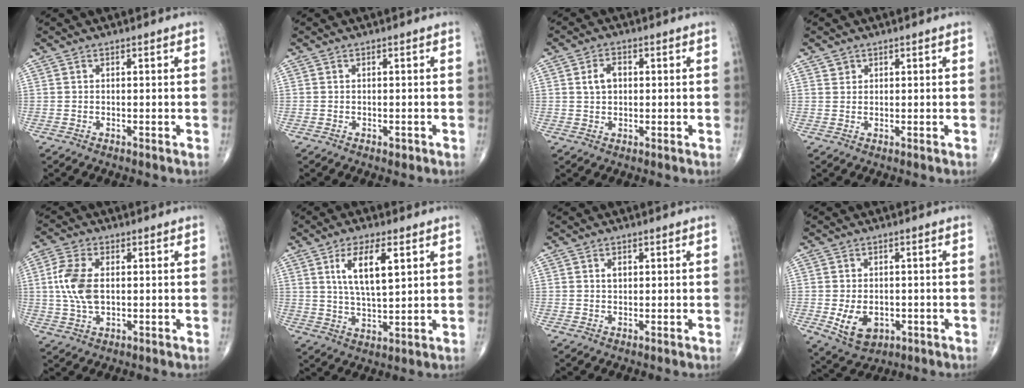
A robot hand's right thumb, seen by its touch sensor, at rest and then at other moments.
{"total": 0.7, "force": [-0.3, 0.4, 0.4], "torque": [-0.004, 0.000, -0.004]}
{"total": 3.8, "force": [0.7, 2.6, 2.7], "torque": [-0.044, 0.006, 0.011]}
{"total": 1.3, "force": [0.8, 1.0, 0.1], "torque": [0.013, -0.003, 0.009]}
{"total": 8.7, "force": [0.7, 5.0, 7.1], "torque": [-0.160, 0.003, 0.015]}
{"total": 9.8, "force": [3.6, 3.5, 8.4], "torque": [-0.146, -0.016, 0.071]}
{"total": 1.4, "force": [0.4, 0.9, 0.9], "torque": [-0.010, -0.001, 0.006]}
{"total": 7.3, "force": [-1.6, 5.1, 4.9], "torque": [-0.068, -0.002, -0.014]}